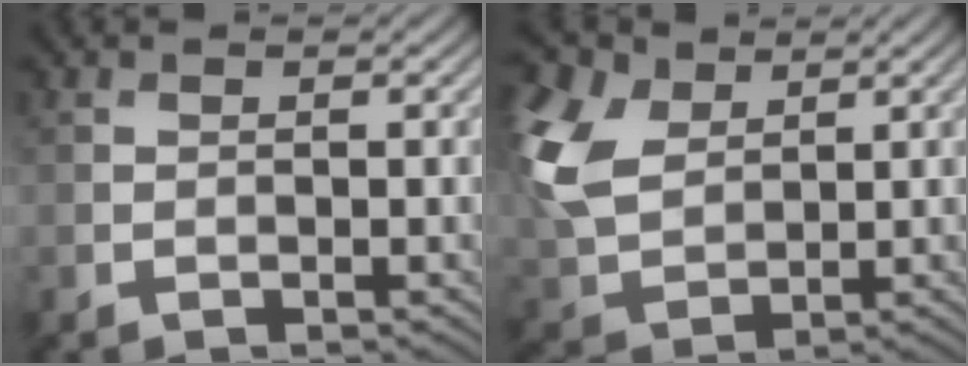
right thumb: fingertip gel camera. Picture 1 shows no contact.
{"total": 10.8, "force": [4.0, 7.0, 7.1], "torque": [-0.217, 0.024, 0.082]}